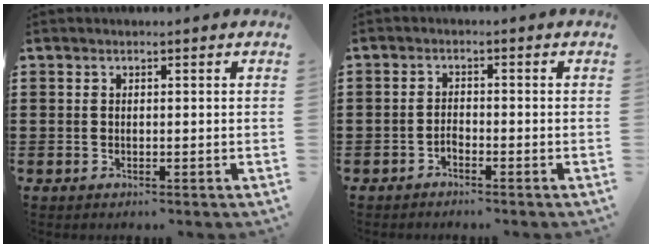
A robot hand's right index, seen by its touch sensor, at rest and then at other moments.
{"total": 1.4, "force": [-1.2, 0.7, 0.2], "torque": [-0.008, 0.002, -0.024]}